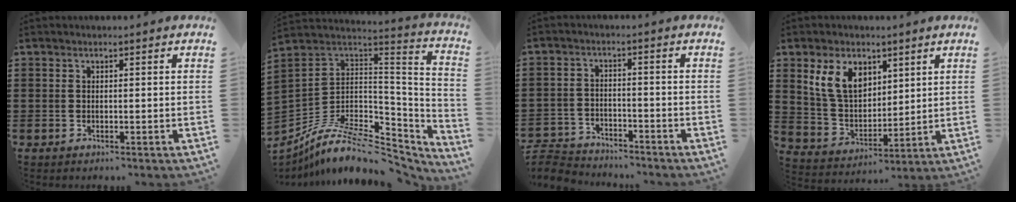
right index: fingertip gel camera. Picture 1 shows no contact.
{"total": 12.3, "force": [-7.9, 5.2, 8.0], "torque": [-0.156, 0.017, -0.139]}
{"total": 4.6, "force": [-4.5, 0.7, -0.1], "torque": [-0.015, 0.003, -0.100]}
{"total": 8.5, "force": [3.9, 5.6, 5.0], "torque": [-0.129, 0.017, 0.072]}